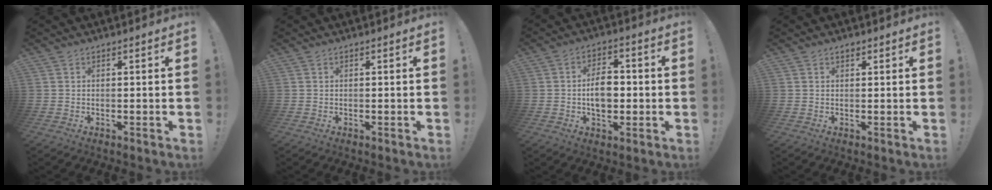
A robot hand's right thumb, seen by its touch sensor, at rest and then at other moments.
{"total": 0.0}
{"total": 9.0, "force": [-0.9, 5.8, 6.8], "torque": [-0.117, 0.006, -0.020]}
{"total": 0.8, "force": [0.6, 0.4, 0.4], "torque": [-0.001, -0.003, 0.010]}